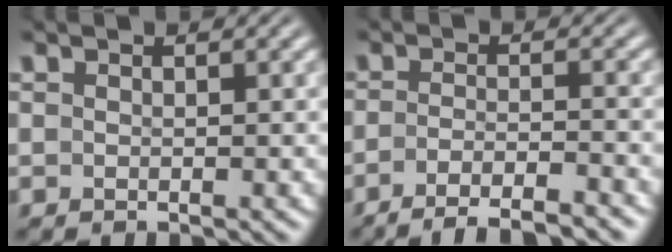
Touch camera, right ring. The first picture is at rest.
{"total": 6.7, "force": [-5.9, 1.4, 2.8], "torque": [-0.044, -0.025, -0.082]}